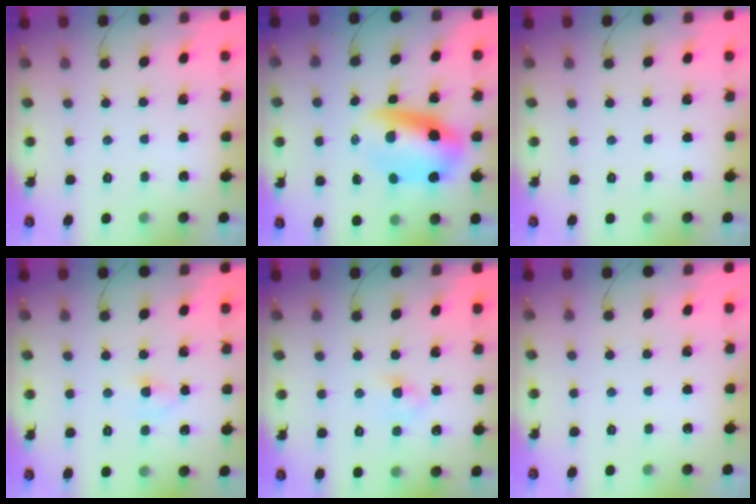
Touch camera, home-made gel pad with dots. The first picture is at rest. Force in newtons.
{"total": 10.8, "press": 10.4, "slide": 2.7}
{"total": 0.0}
{"total": 3.6, "press": 3.4, "slide": 1.2}
{"total": 3.3, "press": 3.2, "slide": 1.1}
{"total": 0.0}